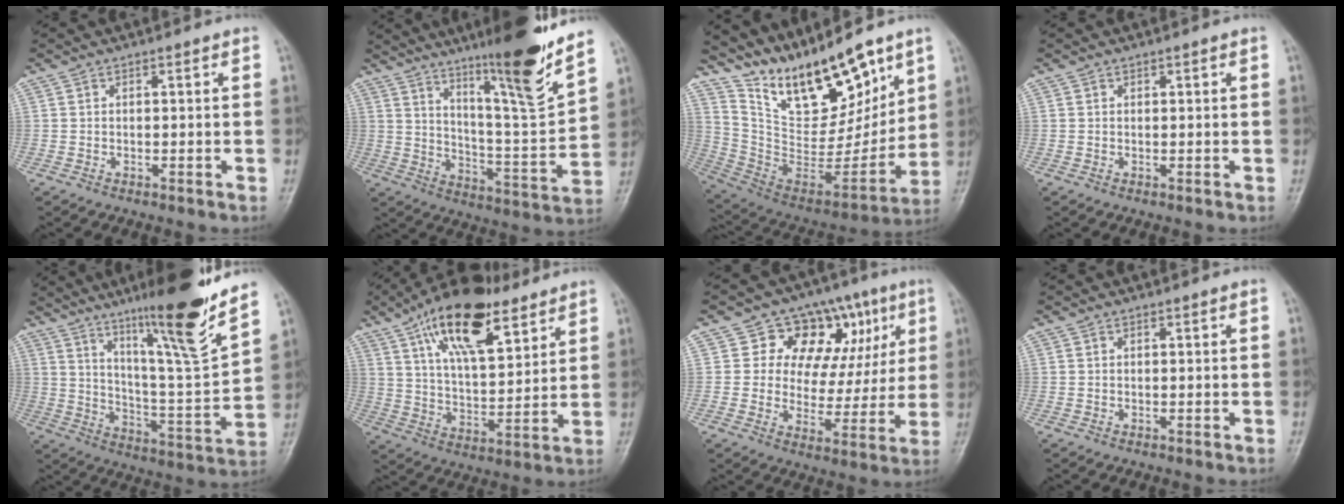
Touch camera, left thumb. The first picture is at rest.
{"total": 18.1, "force": [12.8, 0.9, 12.8], "torque": [-0.176, -0.083, 0.211]}
{"total": 21.0, "force": [15.3, 8.0, 12.0], "torque": [-0.147, -0.085, 0.284]}
{"total": 0.0}
{"total": 19.9, "force": [13.8, 0.8, 14.3], "torque": [-0.196, -0.083, 0.227]}
{"total": 20.1, "force": [11.7, 8.5, 14.0], "torque": [-0.213, -0.041, 0.203]}
{"total": 16.0, "force": [6.2, 11.7, 9.0], "torque": [-0.057, 0.001, 0.094]}
{"total": 0.0}